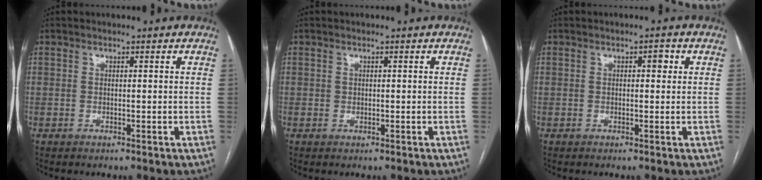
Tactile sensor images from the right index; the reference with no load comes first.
{"total": 0.5, "force": [0.2, 0.5, 0.1], "torque": [0.005, 0.001, 0.001]}
{"total": 1.5, "force": [0.4, 0.6, 1.3], "torque": [-0.014, 0.004, 0.004]}